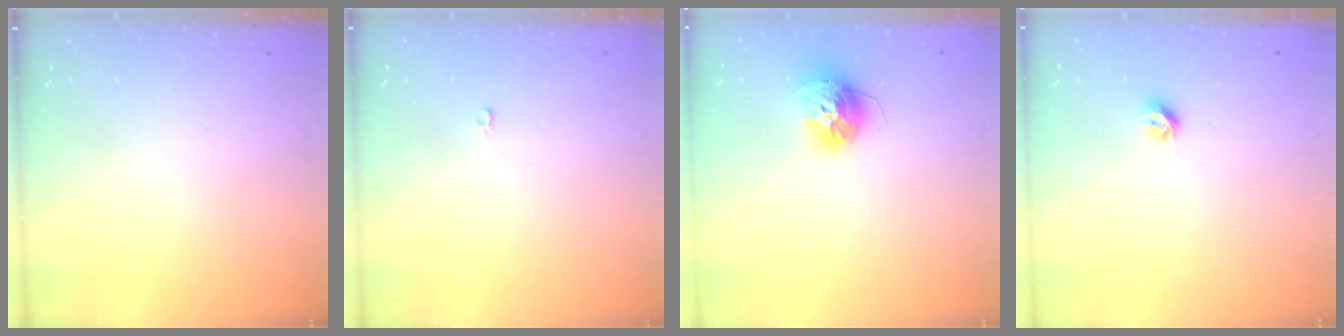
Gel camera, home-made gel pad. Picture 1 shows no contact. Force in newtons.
{"total": 2.1, "press": 2.1, "slide": 0.2}
{"total": 13.5, "press": 13.4, "slide": 1.2}
{"total": 6.0, "press": 6.0, "slide": 0.7}